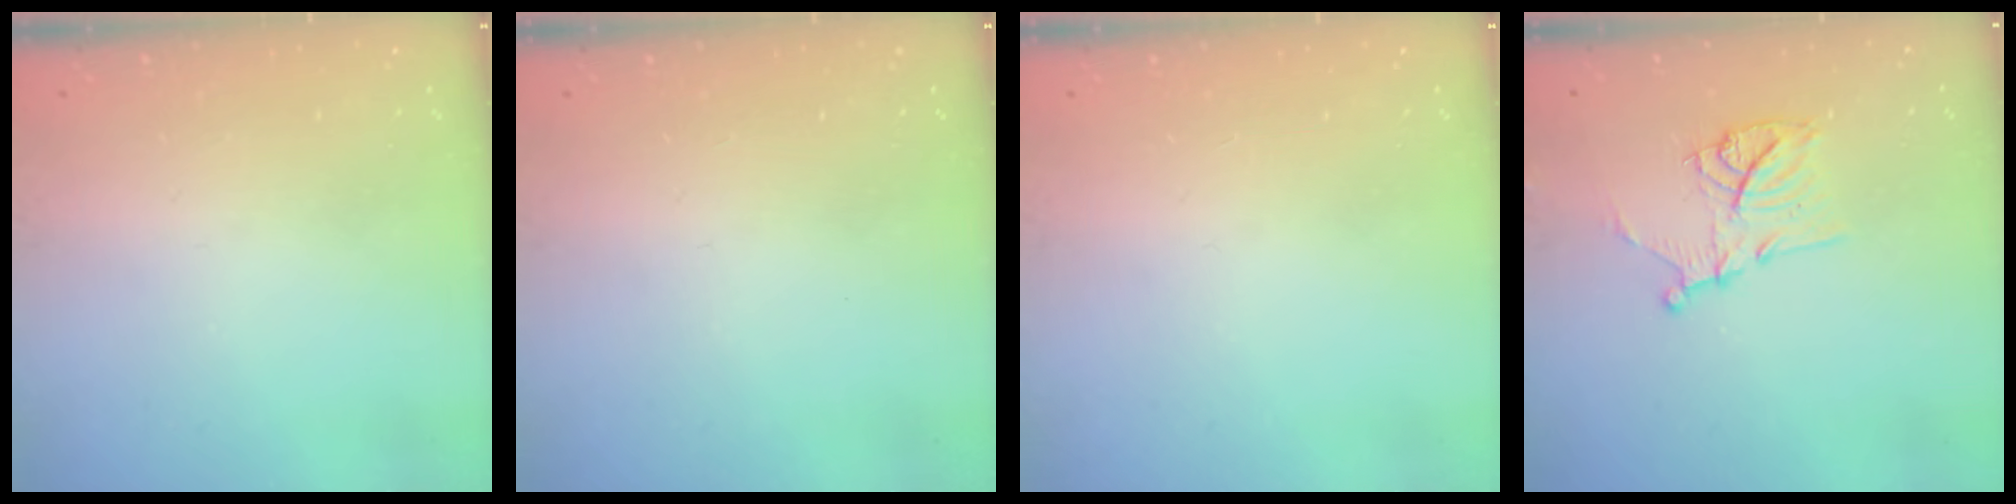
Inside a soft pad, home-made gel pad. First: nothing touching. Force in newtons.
{"total": 0.0}
{"total": 0.0}
{"total": 11.8, "press": 11.8, "slide": 0.5}